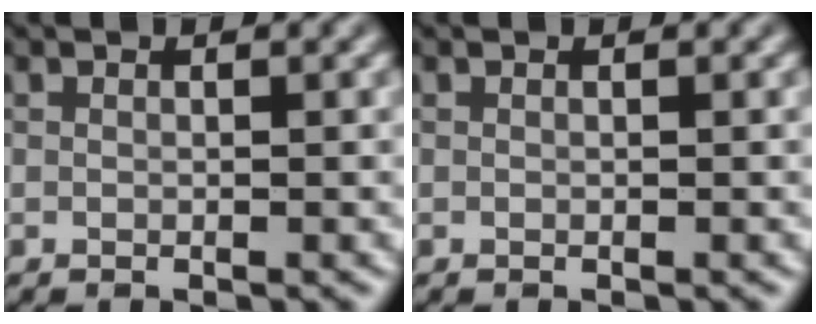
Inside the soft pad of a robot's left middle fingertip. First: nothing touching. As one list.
[{"total": 0.0}]